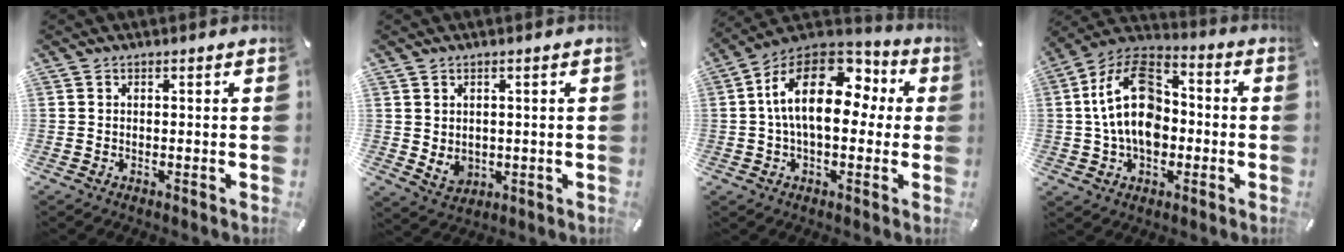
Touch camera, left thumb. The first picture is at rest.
{"total": 4.0, "force": [1.1, 3.6, 1.5], "torque": [-0.022, -0.008, 0.019]}
{"total": 18.4, "force": [3.2, 10.6, 14.7], "torque": [-0.259, -0.008, 0.051]}
{"total": 17.4, "force": [-0.5, 12.5, 12.1], "torque": [-0.251, 0.019, -0.012]}